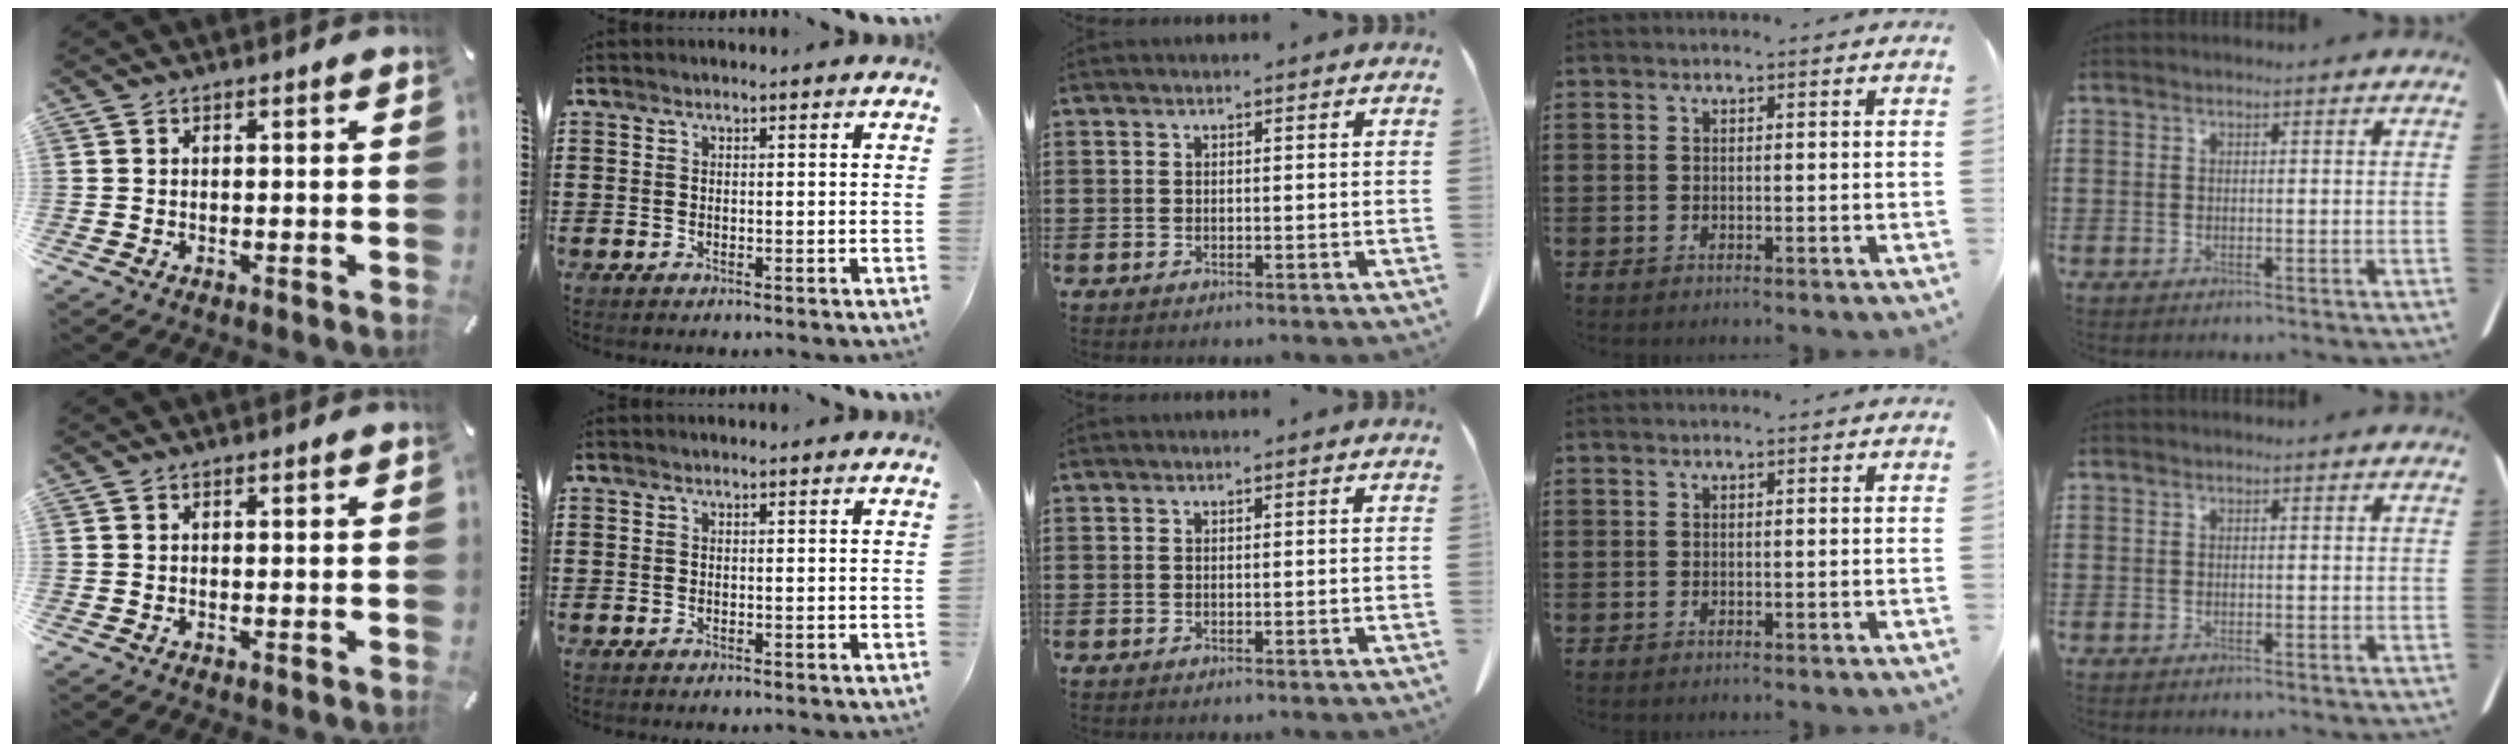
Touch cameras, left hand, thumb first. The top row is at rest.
{}